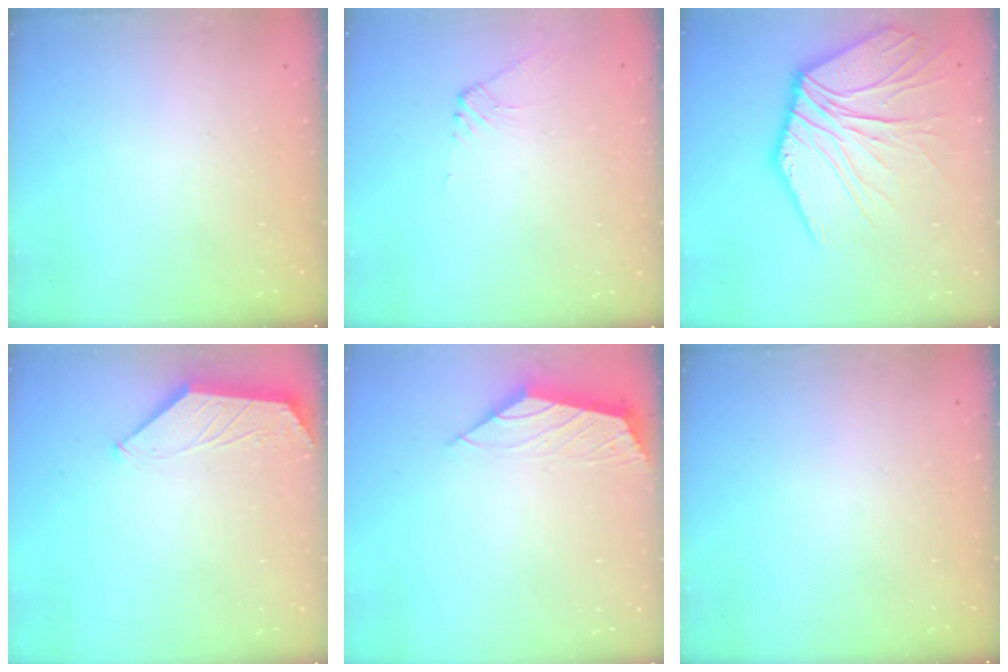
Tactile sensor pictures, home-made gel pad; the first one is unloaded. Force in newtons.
{"total": 2.1, "press": 2.1, "slide": 0.5}
{"total": 13.2, "press": 13.0, "slide": 1.9}
{"total": 1.1, "press": 1.0, "slide": 0.3}
{"total": 2.1, "press": 2.0, "slide": 0.5}
{"total": 0.0}